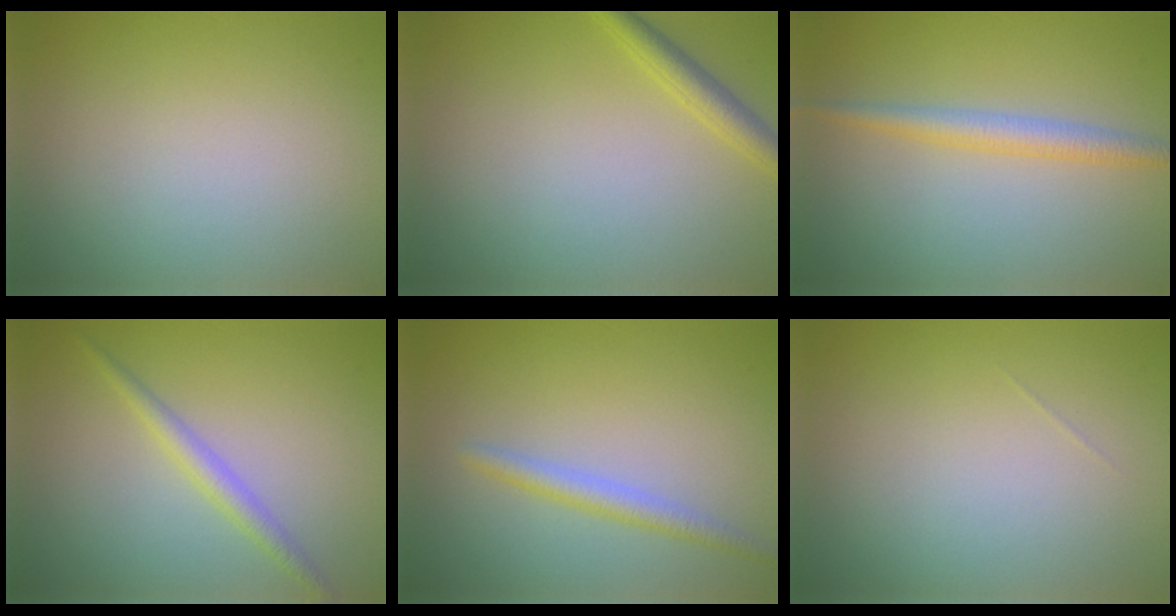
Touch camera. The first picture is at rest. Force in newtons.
{"total": 2.2, "press": 2.2, "slide": 0.1}
{"total": 2.5, "press": 2.5, "slide": 0.1}
{"total": 2.0, "press": 2.0, "slide": 0.1}
{"total": 2.1, "press": 2.1, "slide": 0.1}
{"total": 0.0}